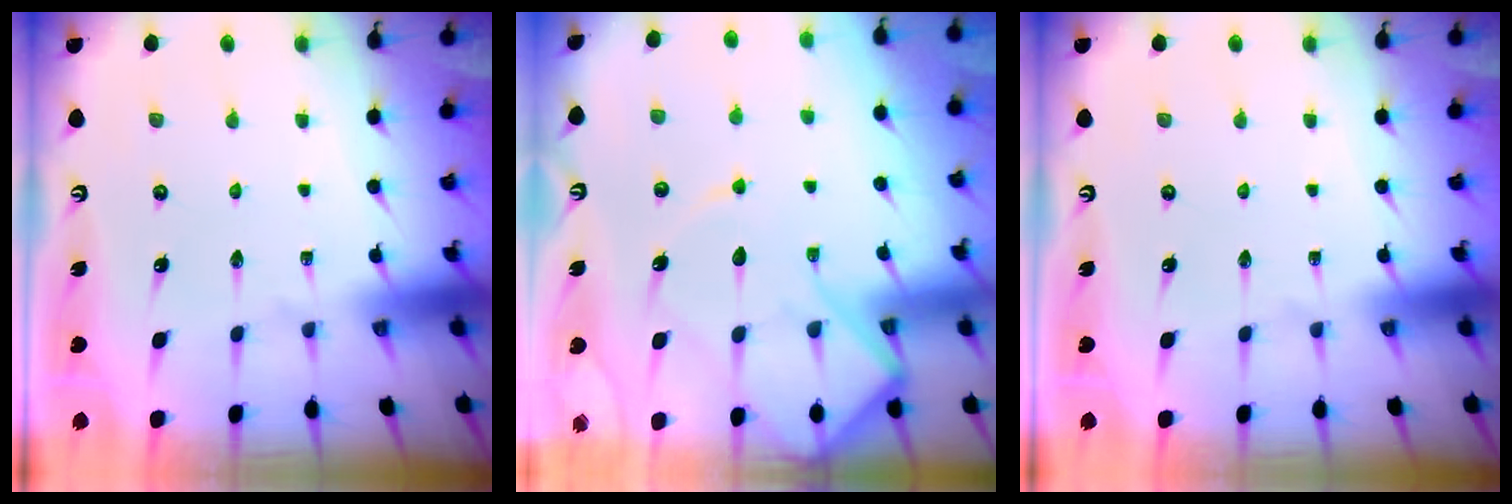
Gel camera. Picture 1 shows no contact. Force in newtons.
{"total": 10.5, "press": 10.4, "slide": 1.2}
{"total": 0.0}